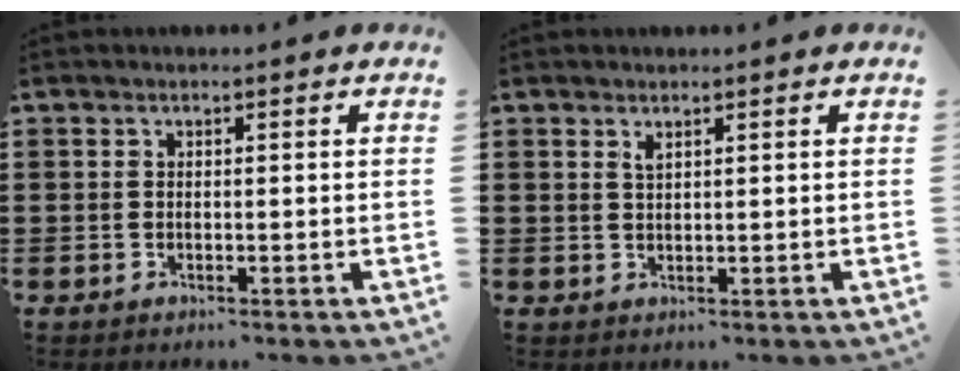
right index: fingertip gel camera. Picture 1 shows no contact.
{"total": 1.0, "force": [0.7, 0.3, 0.6], "torque": [-0.014, 0.002, 0.013]}